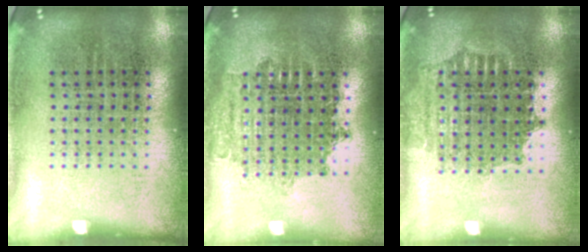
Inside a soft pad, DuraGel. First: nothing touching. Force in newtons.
{"total": 1.7, "press": 1.4, "slide": 1.0}
{"total": 1.6, "press": 1.3, "slide": 0.8}